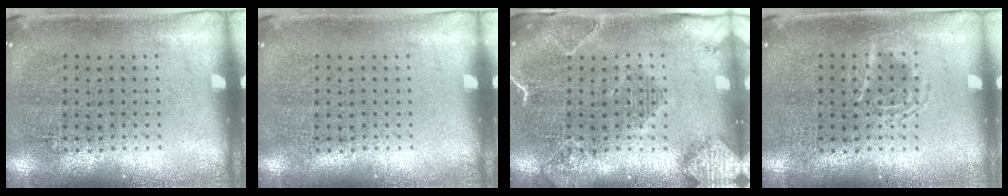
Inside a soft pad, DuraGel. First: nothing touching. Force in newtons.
{"total": 0.0}
{"total": 2.2, "press": 2.1, "slide": 0.6}
{"total": 1.6, "press": 1.6, "slide": 0.2}